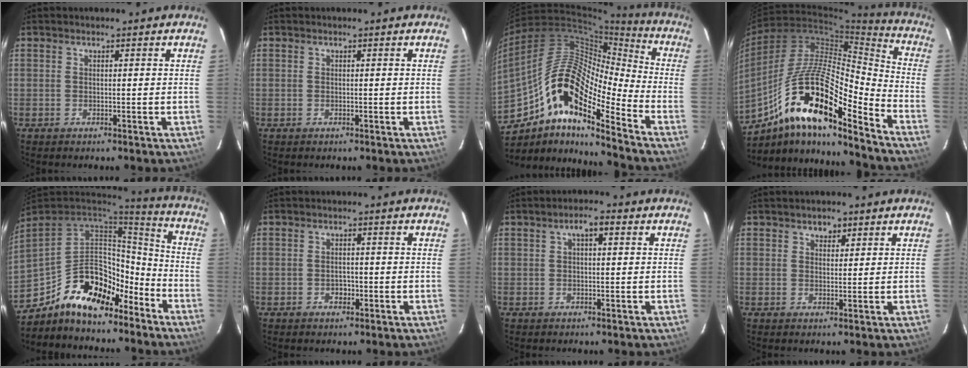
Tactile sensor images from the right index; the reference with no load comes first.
{"total": 0.0}
{"total": 18.4, "force": [-10.0, 5.5, 14.5], "torque": [-0.245, -0.008, -0.202]}
{"total": 20.8, "force": [-12.4, 5.2, 15.8], "torque": [-0.286, -0.002, -0.240]}
{"total": 19.7, "force": [-13.0, 10.2, 10.8], "torque": [-0.224, 0.033, -0.204]}
{"total": 2.0, "force": [-0.7, 1.6, 1.0], "torque": [-0.017, 0.005, -0.010]}
{"total": 3.2, "force": [1.0, 1.2, 2.8], "torque": [-0.050, 0.014, 0.016]}
{"total": 2.3, "force": [1.4, 1.6, 0.9], "torque": [-0.010, 0.007, 0.023]}